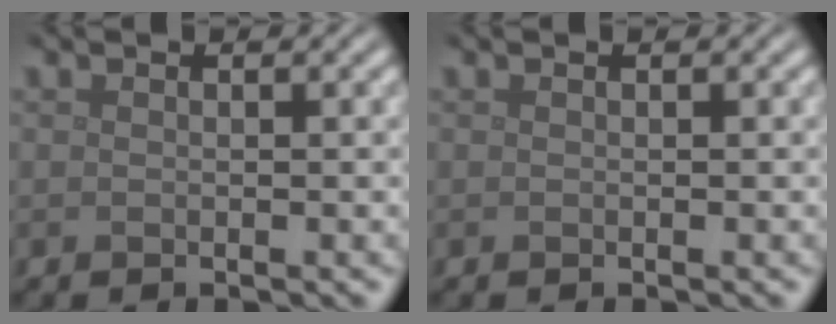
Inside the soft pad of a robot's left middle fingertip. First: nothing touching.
{"total": 0.0}